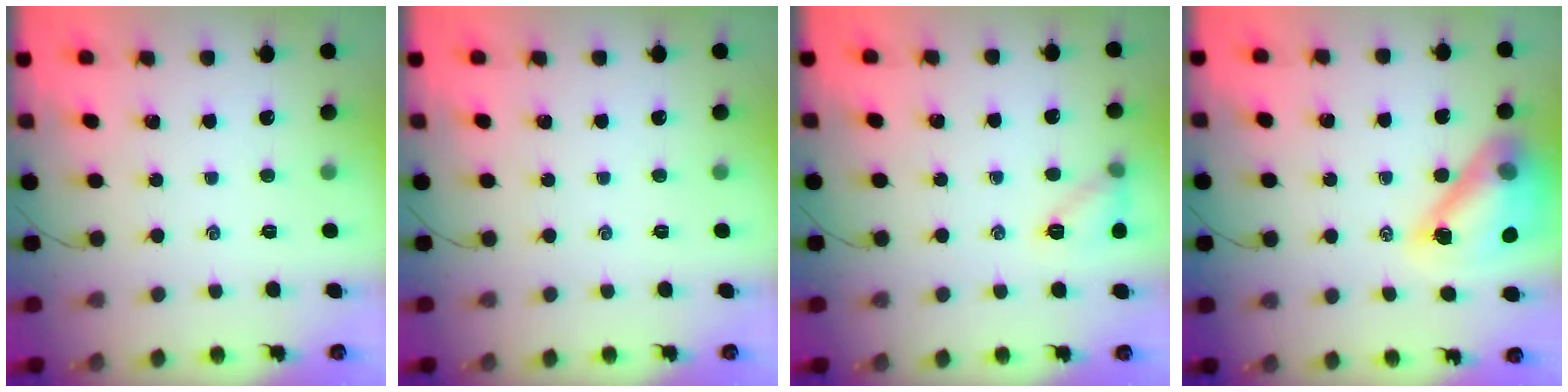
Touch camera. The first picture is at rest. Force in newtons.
{"total": 0.0}
{"total": 7.8, "press": 7.7, "slide": 1.1}
{"total": 14.7, "press": 14.0, "slide": 4.3}